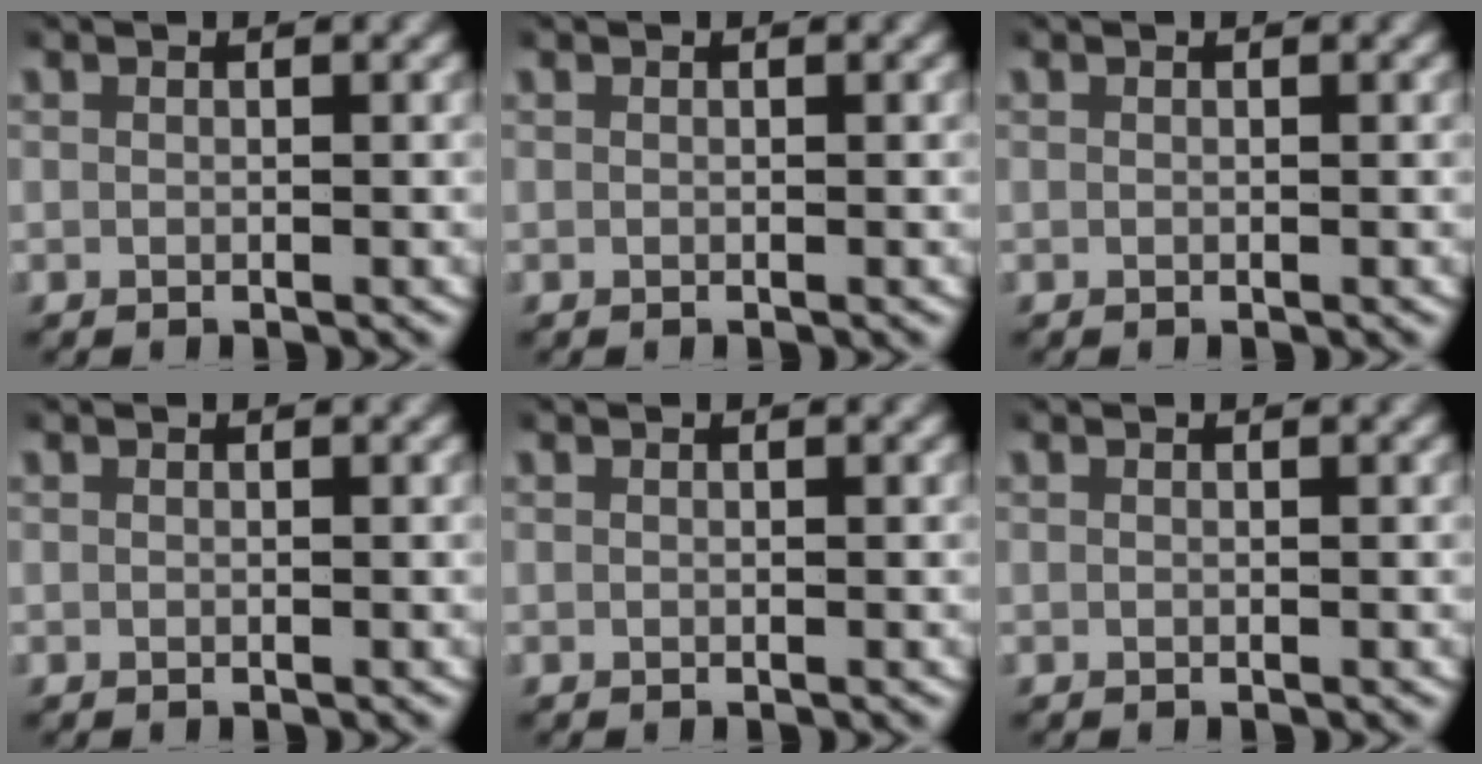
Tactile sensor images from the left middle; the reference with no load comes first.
{"total": 0.0}
{"total": 0.0}
{"total": 0.0}
{"total": 0.0}
{"total": 0.0}